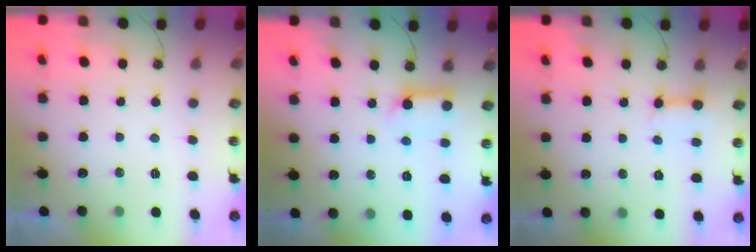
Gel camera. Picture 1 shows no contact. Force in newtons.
{"total": 8.5, "press": 8.5, "slide": 0.8}
{"total": 3.5, "press": 3.5, "slide": 0.4}